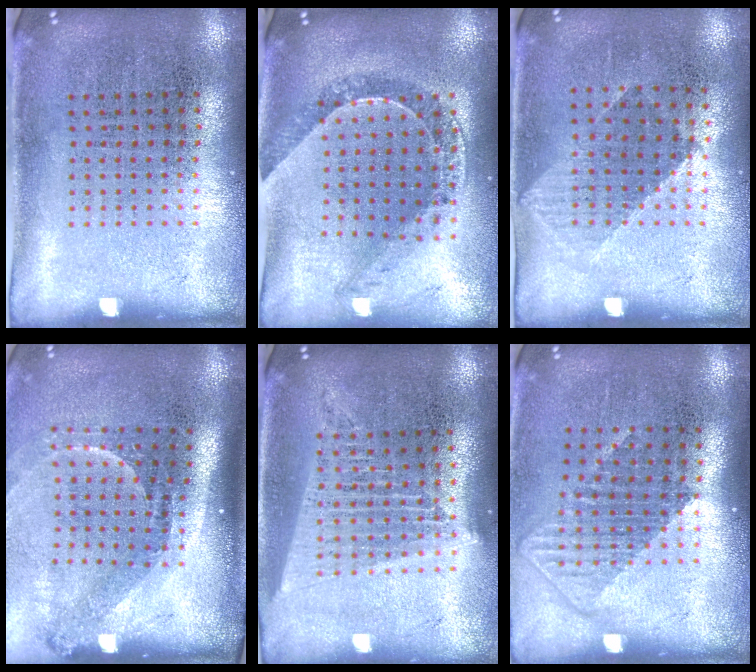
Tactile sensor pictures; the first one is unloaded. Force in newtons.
{"total": 0.5, "press": 0.5, "slide": 0.1}
{"total": 1.0, "press": 0.8, "slide": 0.5}
{"total": 2.2, "press": 1.5, "slide": 1.6}
{"total": 1.8, "press": 1.6, "slide": 0.8}
{"total": 1.3, "press": 1.0, "slide": 0.8}